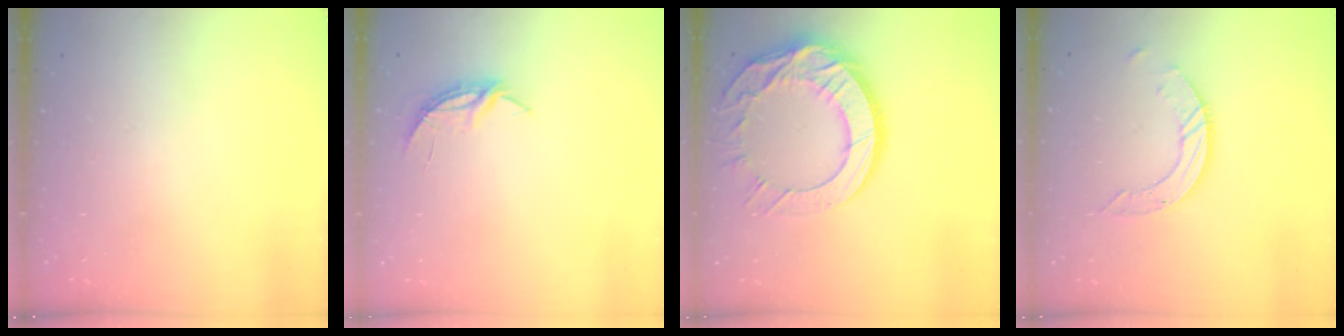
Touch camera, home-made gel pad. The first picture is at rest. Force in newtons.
{"total": 4.4, "press": 4.3, "slide": 0.4}
{"total": 17.2, "press": 17.1, "slide": 1.4}
{"total": 5.8, "press": 5.8, "slide": 0.1}